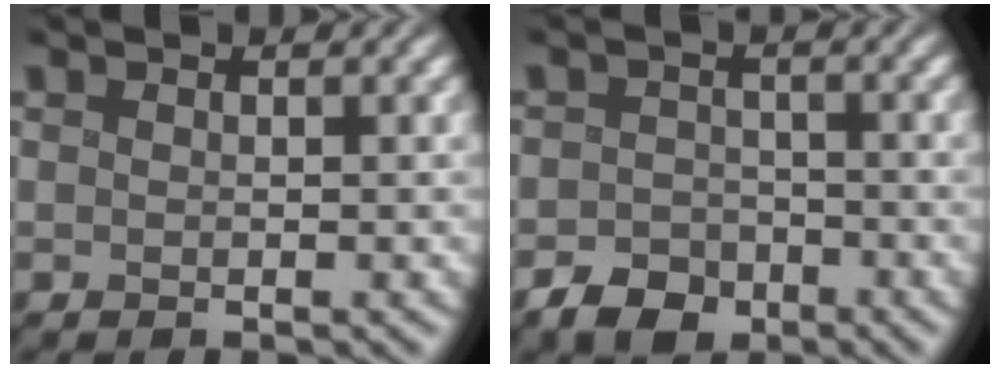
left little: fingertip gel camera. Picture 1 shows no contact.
{"total": 3.0, "force": [-2.2, 2.0, 0.8], "torque": [-0.002, -0.002, -0.045]}